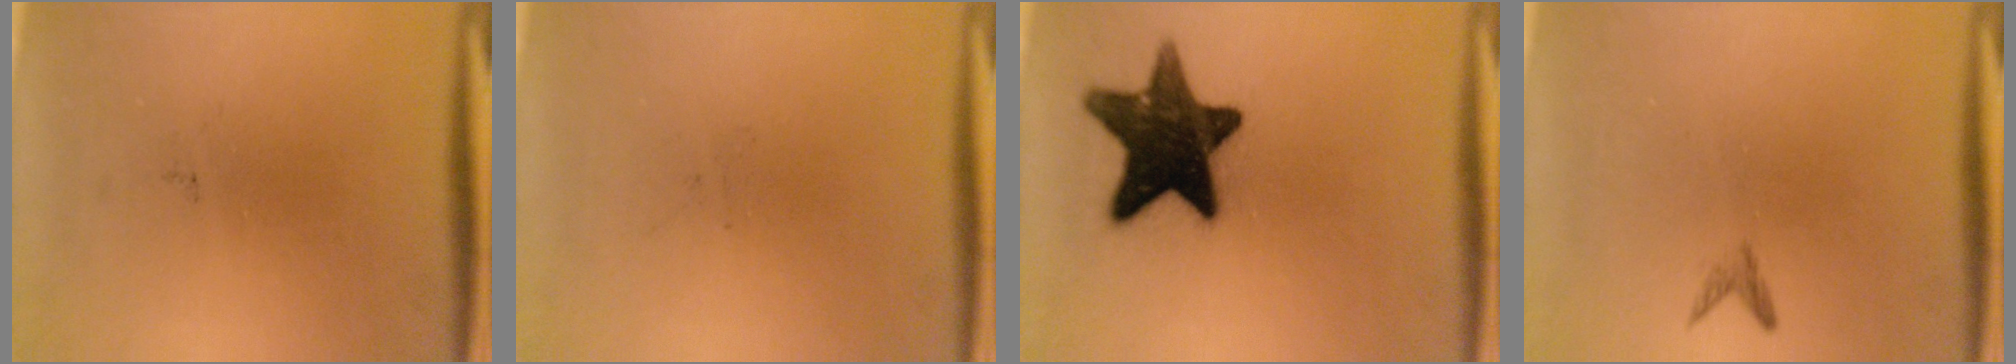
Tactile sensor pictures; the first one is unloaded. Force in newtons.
{"total": 0.0}
{"total": 15.0}
{"total": 0.8}